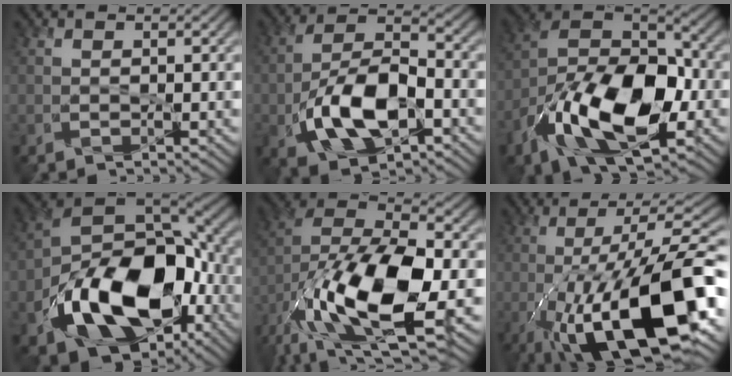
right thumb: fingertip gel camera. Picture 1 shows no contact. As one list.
[{"total": 11.4, "force": [-4.0, 5.7, 9.0], "torque": [-0.180, 0.001, -0.083]}, {"total": 16.3, "force": [-7.3, 8.6, 11.8], "torque": [-0.221, -0.019, -0.144]}, {"total": 17.3, "force": [-6.3, 10.9, 11.9], "torque": [-0.224, -0.037, -0.110]}, {"total": 19.1, "force": [-7.5, 9.2, 15.0], "torque": [-0.324, -0.034, -0.117]}, {"total": 19.9, "force": [-8.4, 6.3, 17.0], "torque": [-0.276, -0.005, -0.146]}]